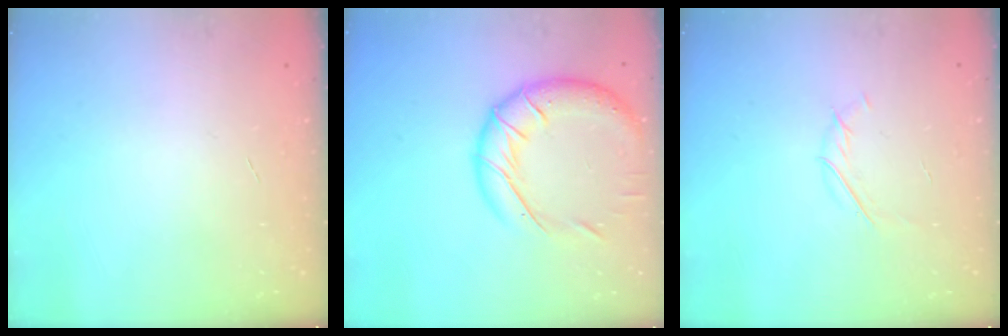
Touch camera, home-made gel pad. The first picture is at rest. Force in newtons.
{"total": 17.7, "press": 17.6, "slide": 2.0}
{"total": 3.7, "press": 3.6, "slide": 0.7}